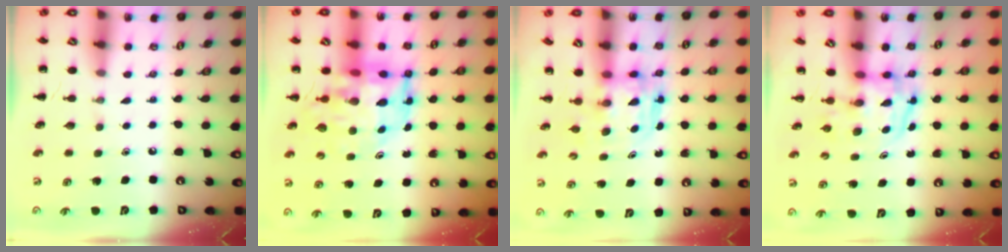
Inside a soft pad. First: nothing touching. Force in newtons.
{"total": 13.1, "press": 12.5, "slide": 4.1}
{"total": 3.6, "press": 3.6, "slide": 0.3}
{"total": 3.8, "press": 3.8, "slide": 0.6}